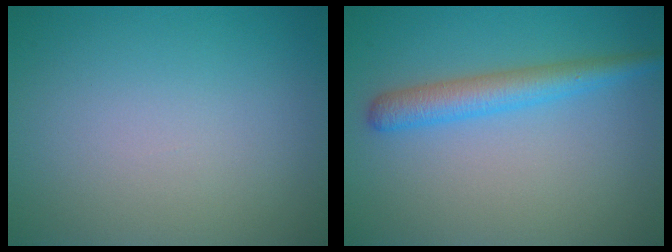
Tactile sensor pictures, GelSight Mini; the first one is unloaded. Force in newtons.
{"total": 3.4, "press": 3.4, "slide": 0.1}